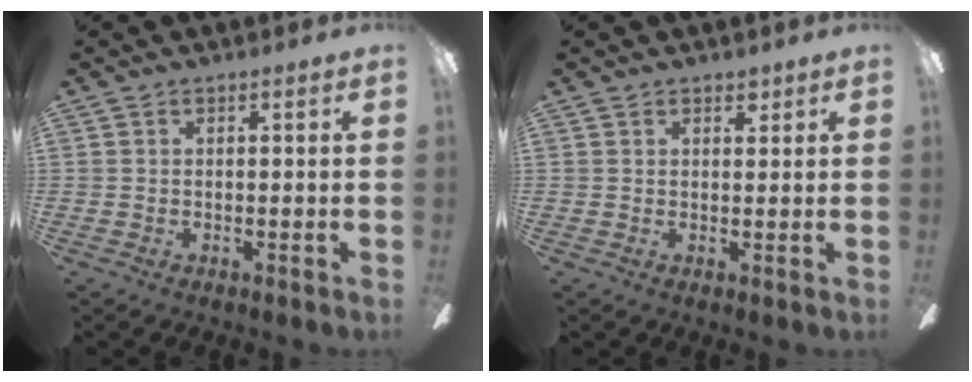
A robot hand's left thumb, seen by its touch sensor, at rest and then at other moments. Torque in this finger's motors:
{"motor_torque": [0.04, 0.08, -0.53, 0.32, -0.02]}